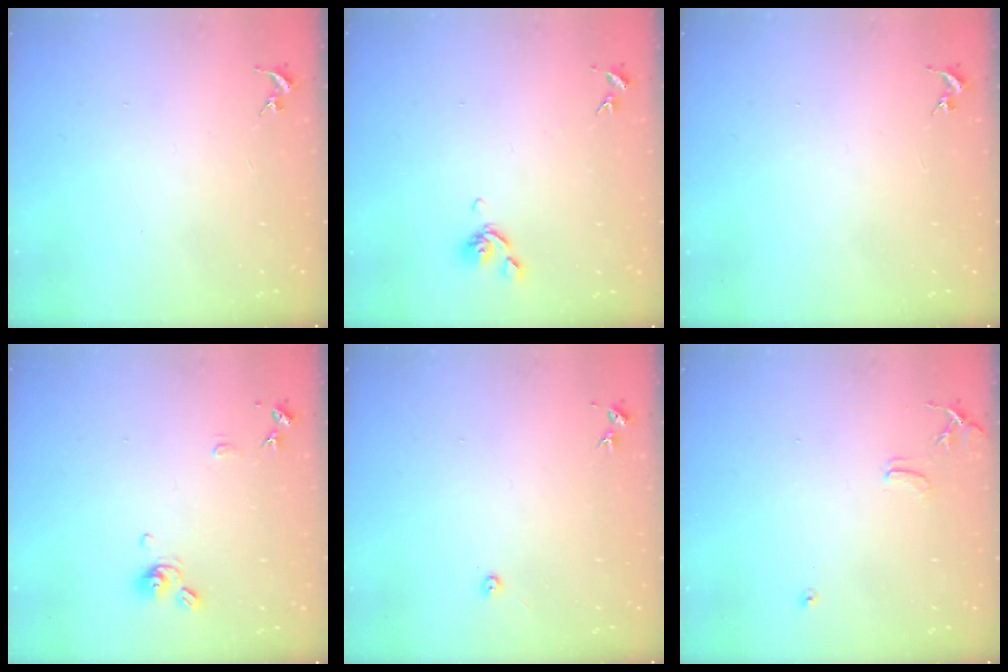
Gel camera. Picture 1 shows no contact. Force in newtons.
{"total": 6.7, "press": 6.6, "slide": 1.5}
{"total": 0.0}
{"total": 9.4, "press": 9.4, "slide": 0.9}
{"total": 3.0, "press": 3.0, "slide": 0.4}
{"total": 7.9, "press": 7.9, "slide": 0.7}